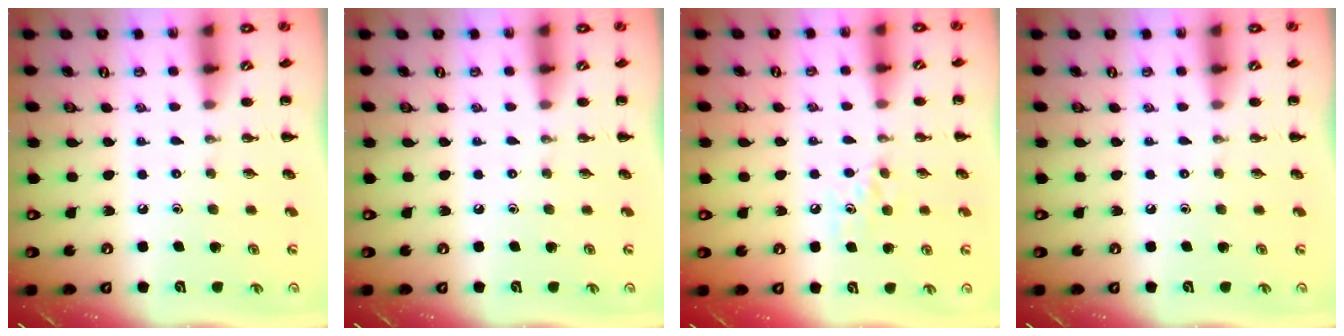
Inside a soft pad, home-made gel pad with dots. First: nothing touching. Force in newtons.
{"total": 0.0}
{"total": 5.0, "press": 4.7, "slide": 1.7}
{"total": 0.0}